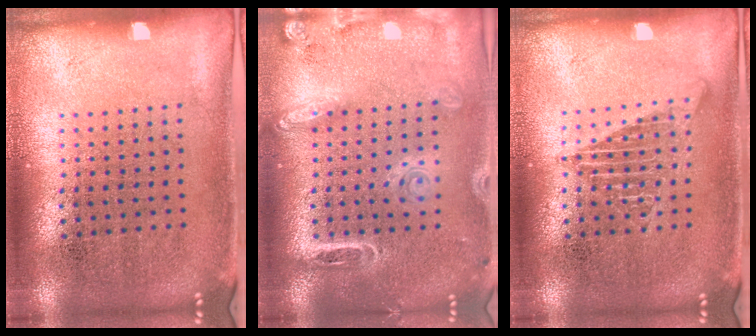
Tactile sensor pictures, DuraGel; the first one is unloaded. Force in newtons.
{"total": 2.0, "press": 1.8, "slide": 1.1}
{"total": 1.9, "press": 1.9, "slide": 0.2}